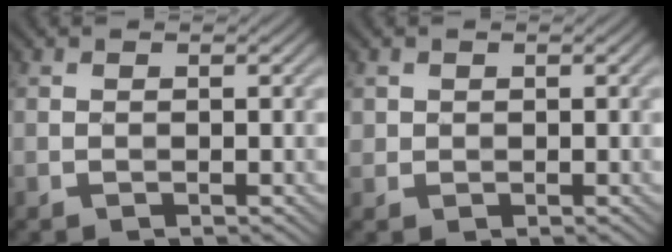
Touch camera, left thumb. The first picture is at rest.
{"total": 1.0, "force": [0.3, 0.9, 0.1], "torque": [-0.004, -0.004, 0.008]}